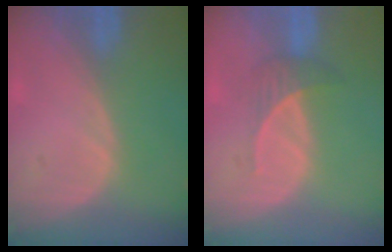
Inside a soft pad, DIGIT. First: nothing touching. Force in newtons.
{"total": 2.8, "press": 2.7, "slide": 0.9}